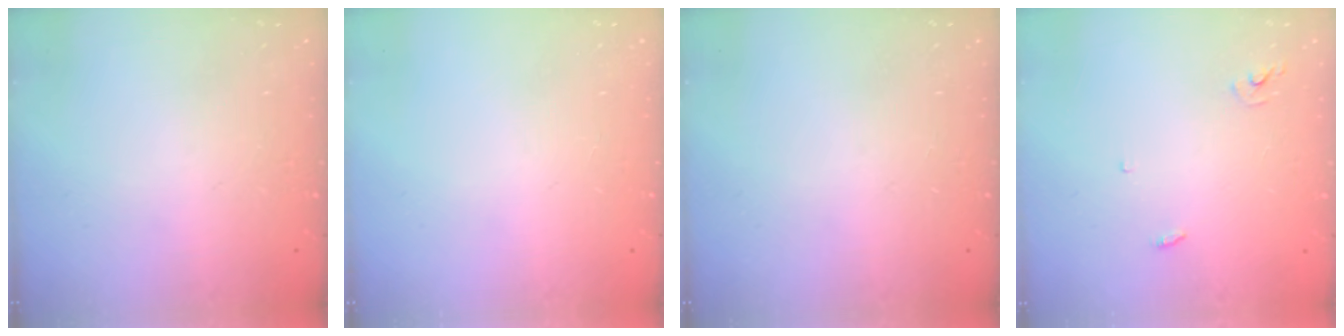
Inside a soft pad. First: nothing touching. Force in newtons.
{"total": 0.0}
{"total": 0.0}
{"total": 2.9, "press": 2.9, "slide": 0.2}